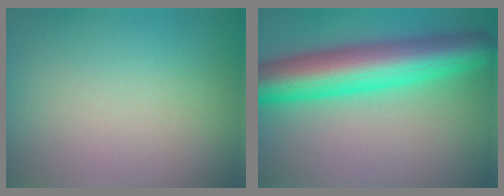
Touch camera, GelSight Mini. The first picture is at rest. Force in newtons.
{"total": 9.6, "press": 9.6, "slide": 0.2}